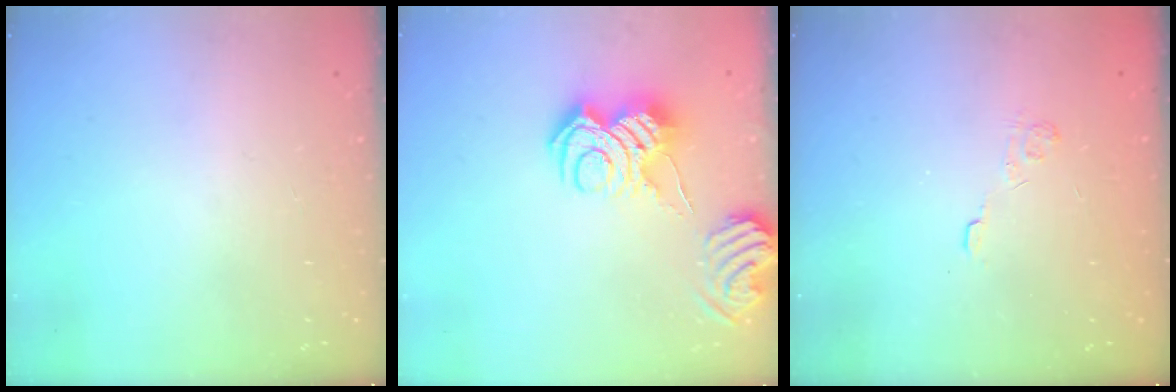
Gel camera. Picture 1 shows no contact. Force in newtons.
{"total": 9.9, "press": 9.9, "slide": 0.7}
{"total": 2.3, "press": 1.8, "slide": 1.4}